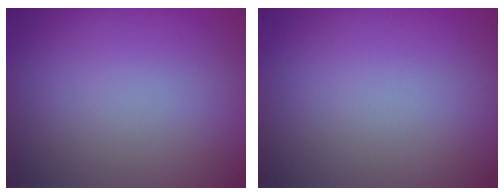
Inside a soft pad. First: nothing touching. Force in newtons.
{"total": 0.0}